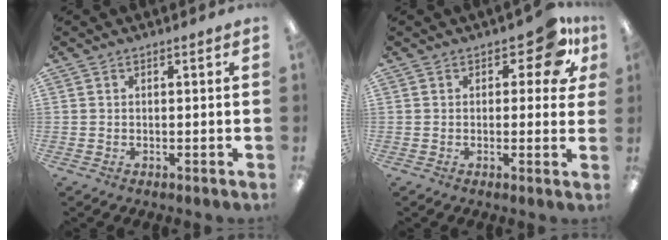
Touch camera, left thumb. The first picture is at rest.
{"total": 8.0, "force": [3.9, 4.0, 5.8], "torque": [-0.060, -0.016, 0.063]}